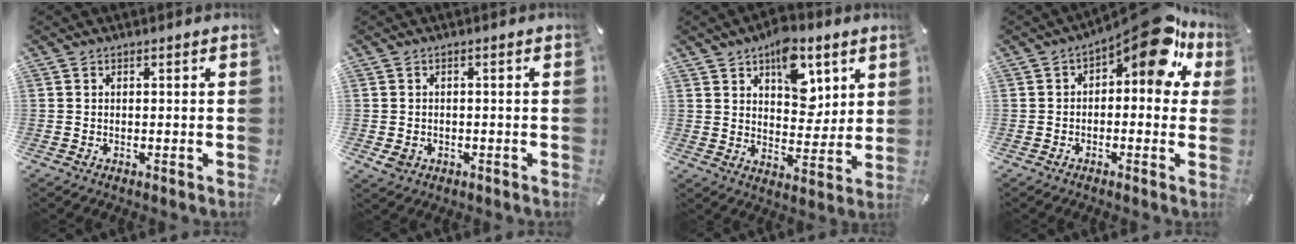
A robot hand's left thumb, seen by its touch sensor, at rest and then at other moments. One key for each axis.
{"total": 2.4, "fx": -0.8, "fy": 2.0, "fz": 1.0, "tx": -0.024, "ty": 0.002, "tz": -0.017}
{"total": 13.3, "fx": 6.6, "fy": 8.5, "fz": 7.8, "tx": -0.093, "ty": -0.030, "tz": 0.114}
{"total": 13.8, "fx": 7.7, "fy": 5.3, "fz": 10.2, "tx": -0.147, "ty": -0.053, "tz": 0.126}